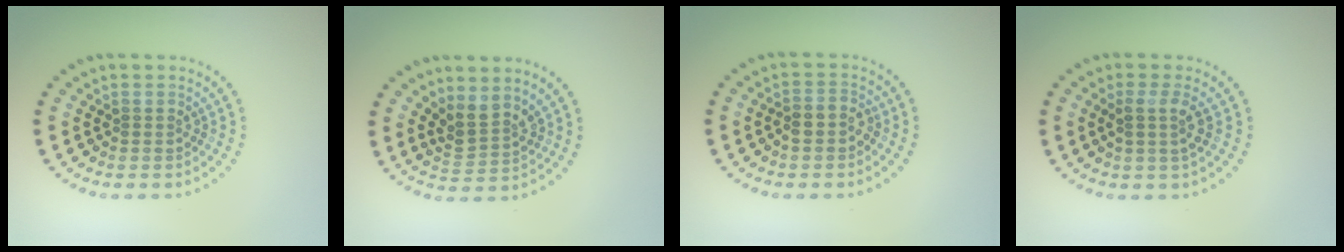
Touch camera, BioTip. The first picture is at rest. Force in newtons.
{"total": 2.6, "press": 1.9, "slide": 1.7}
{"total": 1.9, "press": 1.8, "slide": 0.8}
{"total": 1.8, "press": 1.4, "slide": 1.1}